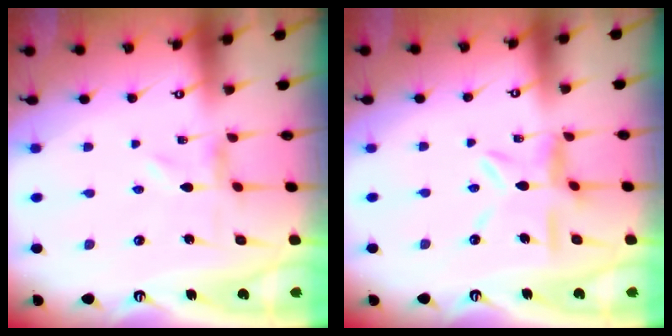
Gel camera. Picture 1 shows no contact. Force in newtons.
{"total": 10.2, "press": 10.1, "slide": 0.9}